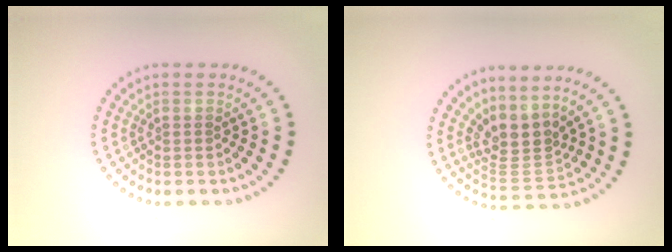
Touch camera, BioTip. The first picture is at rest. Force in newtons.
{"total": 3.4, "press": 2.5, "slide": 2.3}